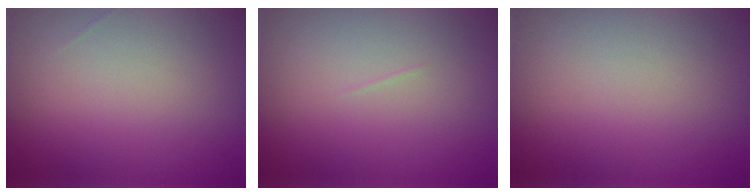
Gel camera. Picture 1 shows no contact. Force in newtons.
{"total": 0.0}
{"total": 0.0}